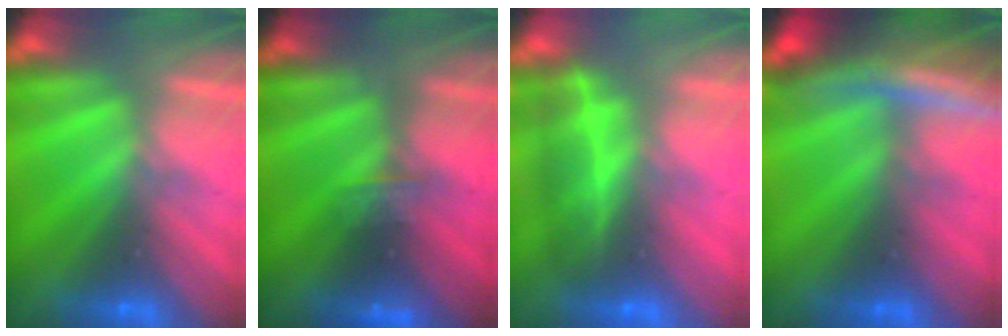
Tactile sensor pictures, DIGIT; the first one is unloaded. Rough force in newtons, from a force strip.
{"total": 2.5}
{"total": 2.0}
{"total": 7.4}